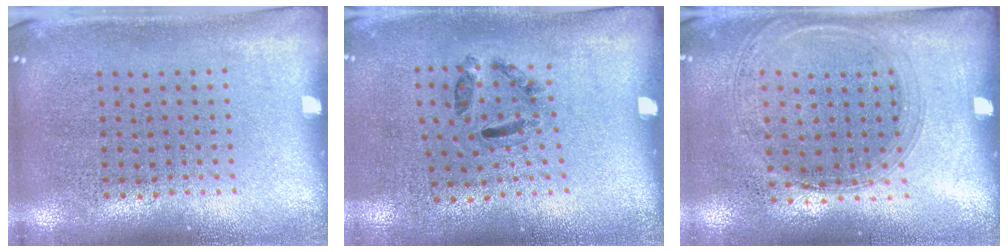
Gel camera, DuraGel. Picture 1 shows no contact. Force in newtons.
{"total": 1.3, "press": 0.6, "slide": 1.1}
{"total": 1.3, "press": 1.2, "slide": 0.5}